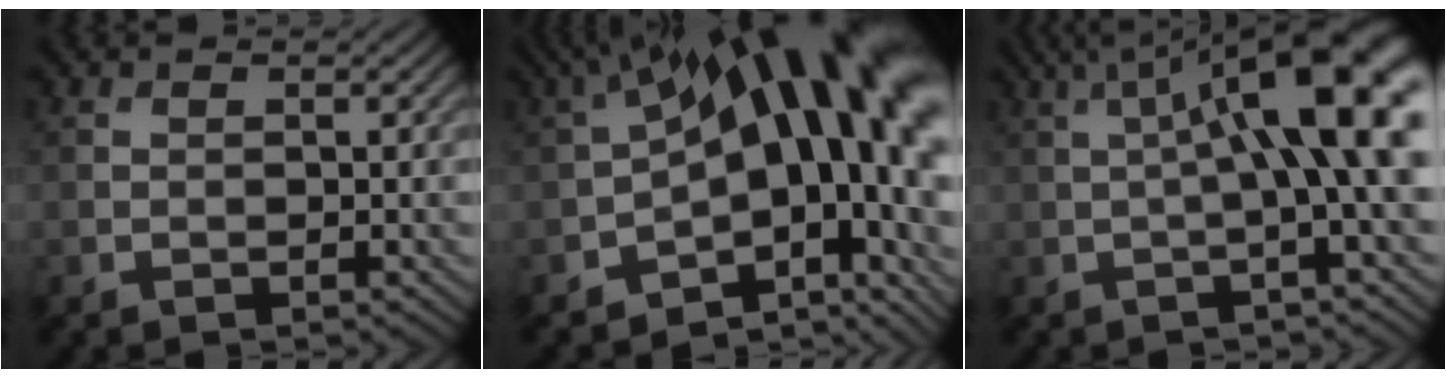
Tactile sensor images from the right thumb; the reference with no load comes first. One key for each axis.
{"total": 19.1, "fx": 2.2, "fy": 9.8, "fz": 16.2, "tx": -0.219, "ty": -0.019, "tz": 0.068}
{"total": 13.5, "fx": 1.9, "fy": 3.3, "fz": 13.0, "tx": -0.180, "ty": 0.014, "tz": 0.030}